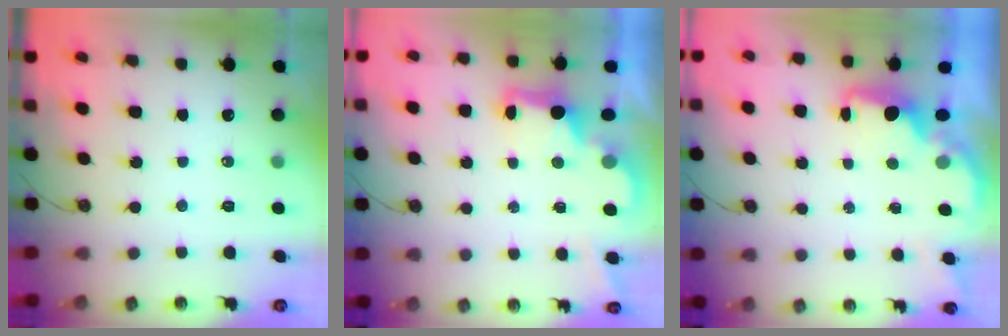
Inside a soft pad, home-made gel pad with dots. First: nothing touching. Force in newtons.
{"total": 2.7, "press": 2.6, "slide": 0.5}
{"total": 2.1, "press": 2.0, "slide": 0.8}